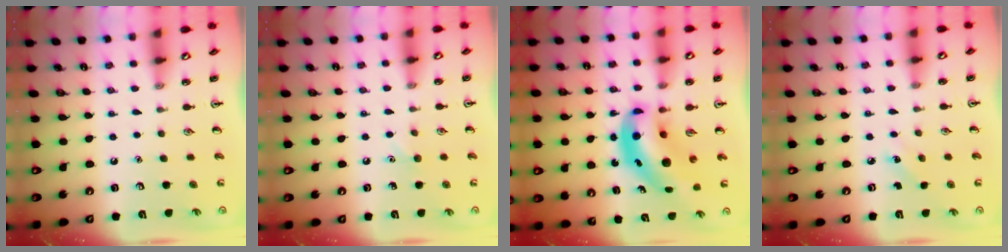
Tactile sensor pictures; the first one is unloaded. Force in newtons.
{"total": 4.7, "press": 4.4, "slide": 1.5}
{"total": 11.7, "press": 11.2, "slide": 3.4}
{"total": 1.9, "press": 1.7, "slide": 0.8}